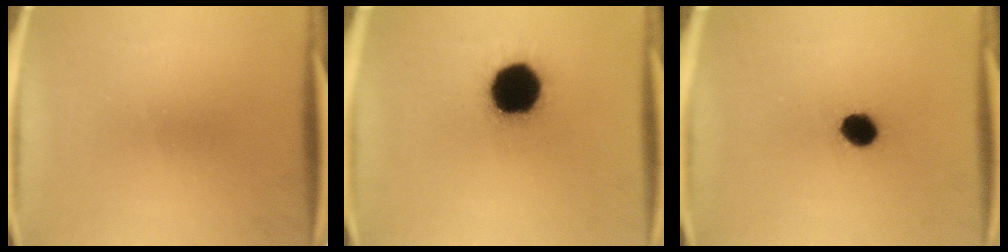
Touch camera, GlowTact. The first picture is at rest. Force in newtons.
{"total": 19.7}
{"total": 5.8}